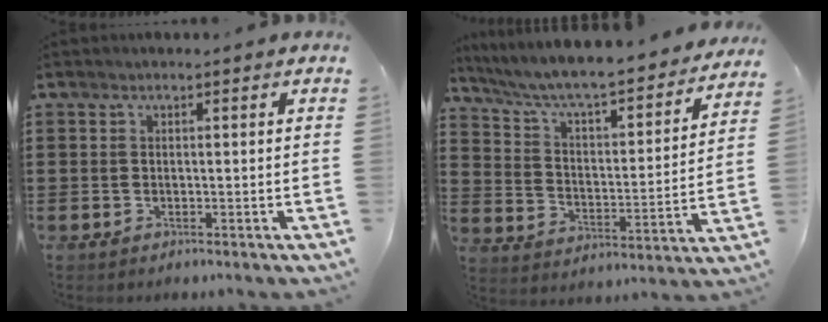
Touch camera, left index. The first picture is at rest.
{"total": 5.7, "force": [5.1, 0.3, 2.6], "torque": [-0.074, -0.045, 0.079]}